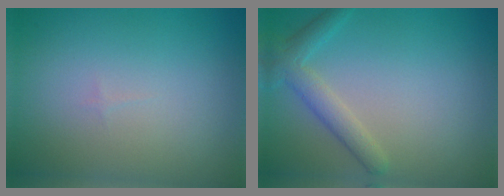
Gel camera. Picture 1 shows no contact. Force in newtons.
{"total": 2.6, "press": 2.6, "slide": 0.1}